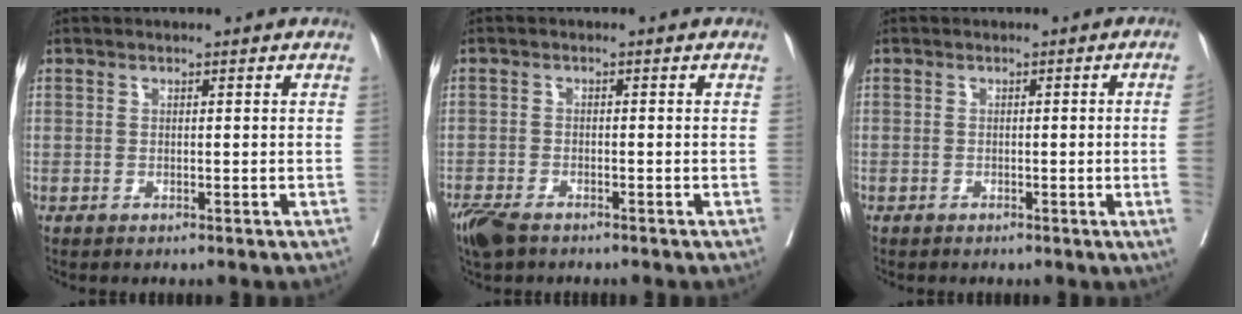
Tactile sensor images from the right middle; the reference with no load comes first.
{"total": 4.8, "force": [-3.8, 1.8, 2.4], "torque": [-0.047, -0.009, -0.068]}
{"total": 2.7, "force": [-0.5, -0.9, 2.5], "torque": [-0.030, -0.003, -0.008]}